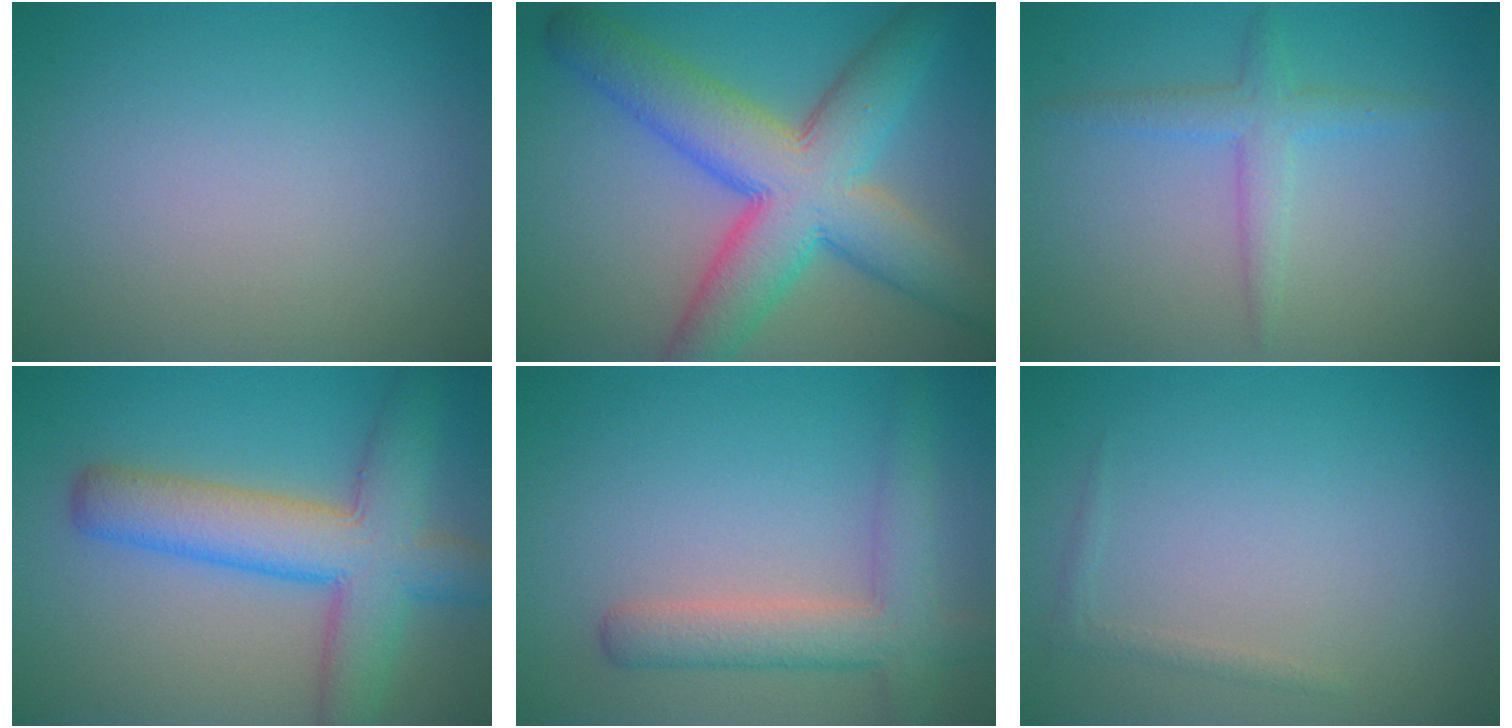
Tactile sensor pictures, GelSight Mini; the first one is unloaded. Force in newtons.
{"total": 10.7, "press": 10.7, "slide": 0.3}
{"total": 2.5, "press": 2.5, "slide": 0.1}
{"total": 7.9, "press": 7.9, "slide": 0.3}
{"total": 4.4, "press": 4.4, "slide": 0.3}
{"total": 0.8, "press": 0.8, "slide": 0.1}